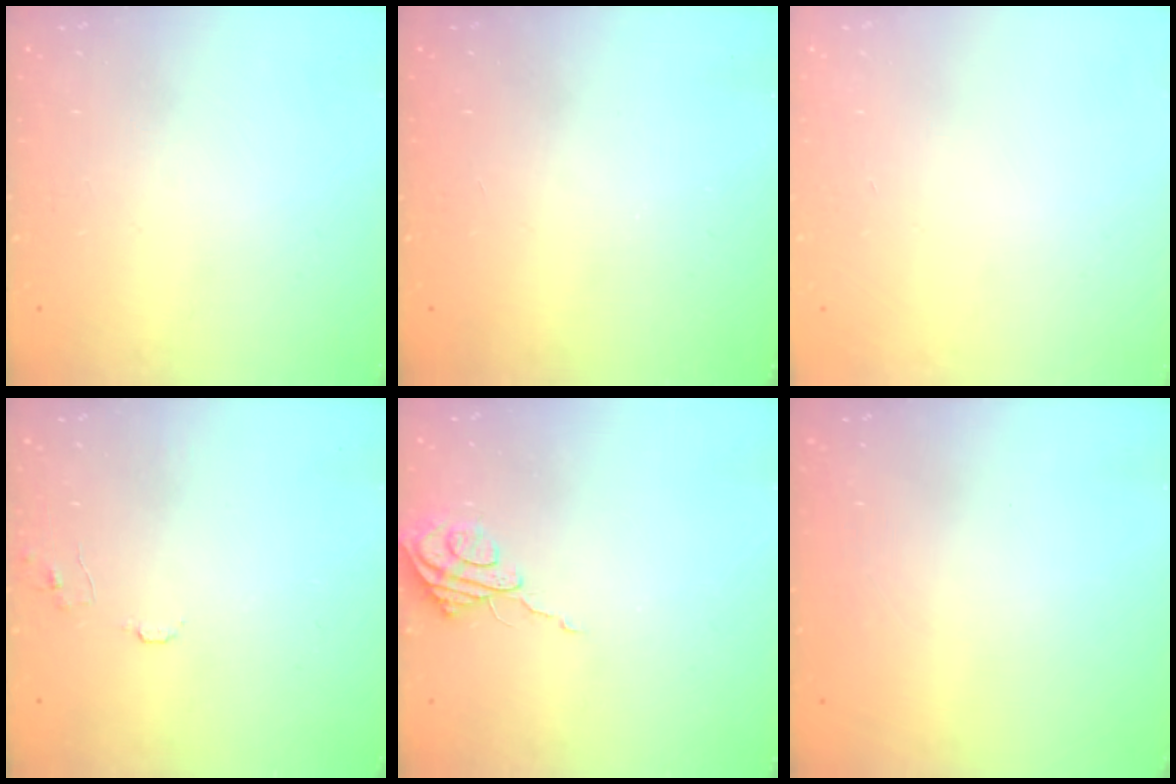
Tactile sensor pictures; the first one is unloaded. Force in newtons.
{"total": 0.0}
{"total": 0.0}
{"total": 6.3, "press": 6.3, "slide": 0.5}
{"total": 5.5, "press": 5.5, "slide": 0.3}
{"total": 0.0}